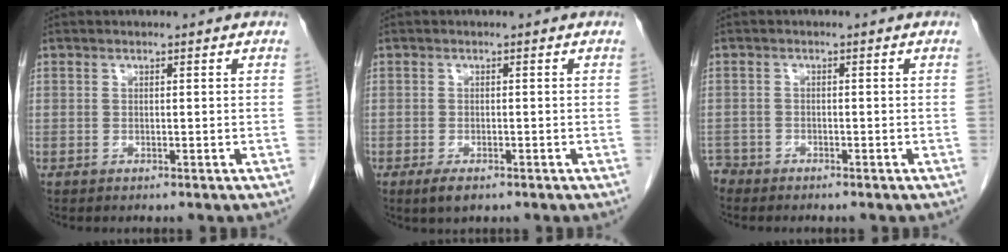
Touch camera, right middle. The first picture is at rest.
{"total": 2.5, "force": [-1.5, 0.9, 1.7], "torque": [-0.038, -0.004, -0.022]}
{"total": 2.0, "force": [-1.9, 0.6, -0.3], "torque": [0.005, -0.002, -0.038]}